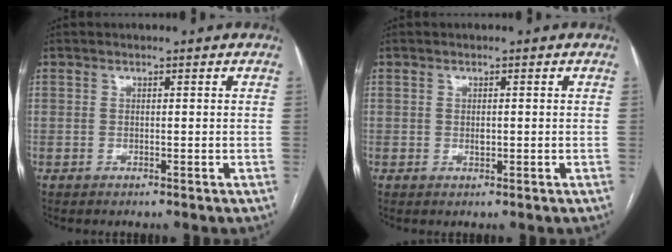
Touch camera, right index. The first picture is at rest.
{"total": 0.9, "force": [-0.1, 0.5, 0.7], "torque": [-0.013, 0.000, 0.000]}